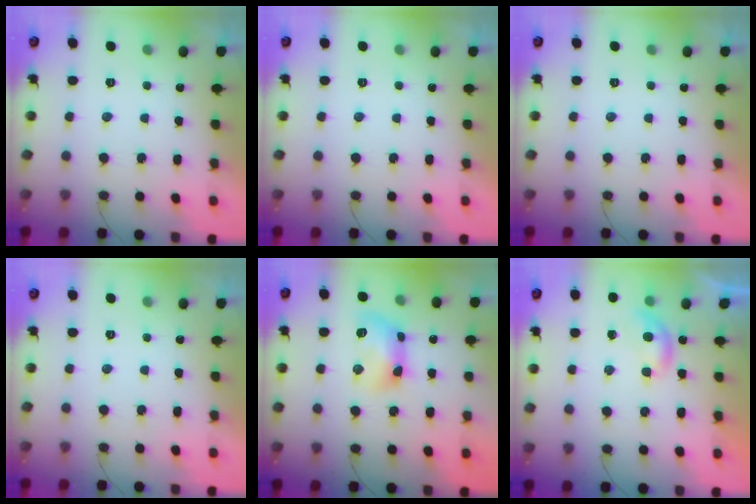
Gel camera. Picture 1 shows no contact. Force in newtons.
{"total": 0.0}
{"total": 0.0}
{"total": 0.0}
{"total": 10.2, "press": 10.1, "slide": 1.2}
{"total": 4.2, "press": 4.2, "slide": 0.4}